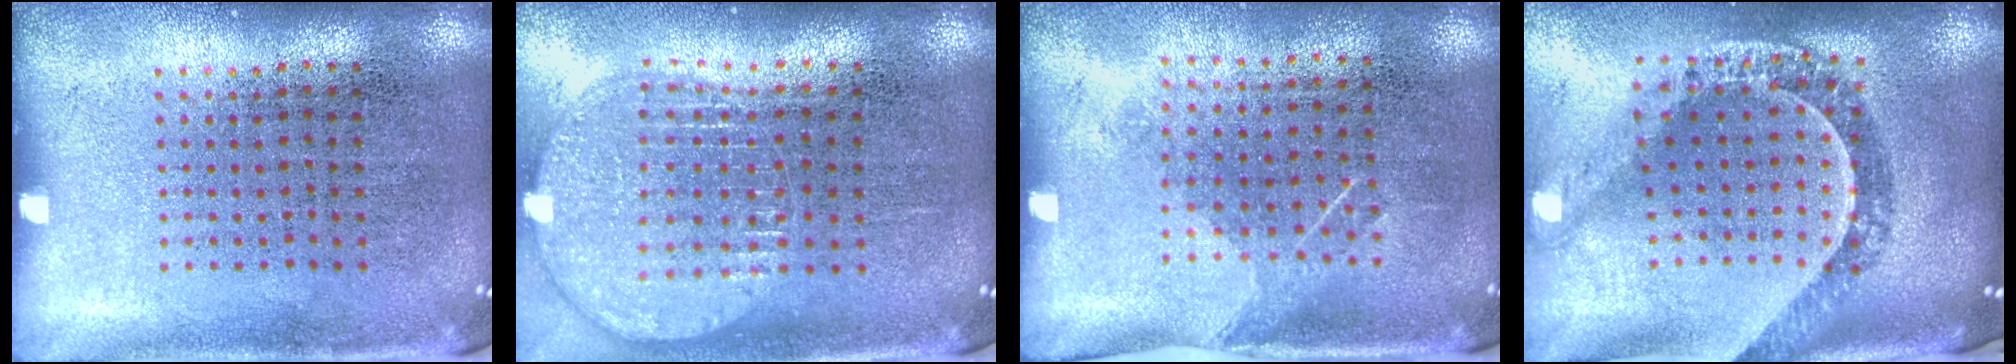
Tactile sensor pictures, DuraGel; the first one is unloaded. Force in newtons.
{"total": 1.6, "press": 1.4, "slide": 0.8}
{"total": 1.2, "press": 0.9, "slide": 0.7}
{"total": 1.4, "press": 1.3, "slide": 0.6}